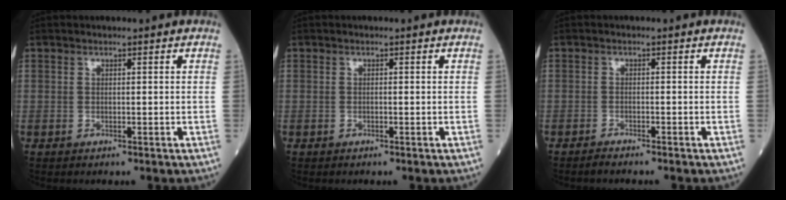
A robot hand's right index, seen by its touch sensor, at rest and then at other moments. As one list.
[{"total": 0.0}, {"total": 1.7, "force": [-1.5, -0.2, 0.7], "torque": [-0.015, 0.000, -0.023]}]